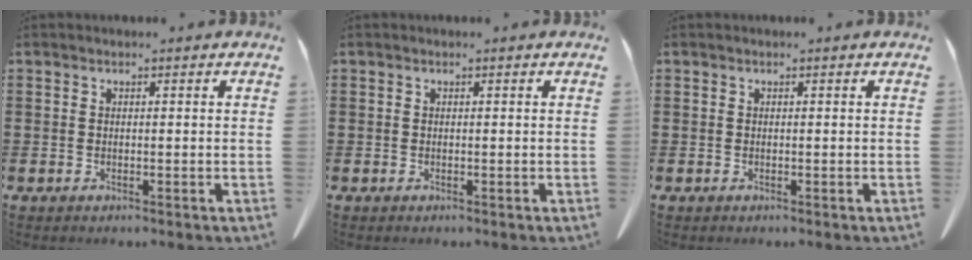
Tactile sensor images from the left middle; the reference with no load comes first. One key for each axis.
{"total": 0.0}
{"total": 0.0}